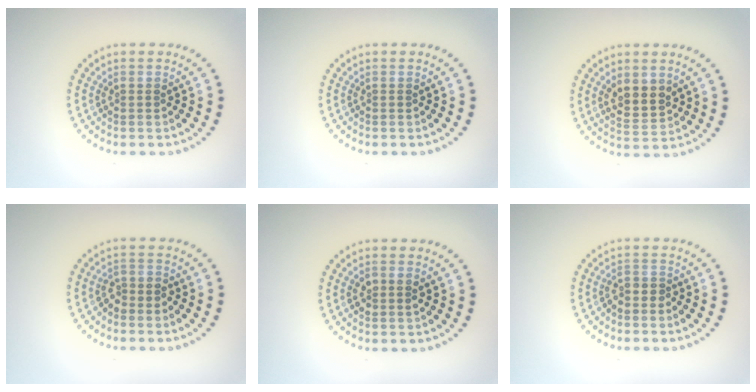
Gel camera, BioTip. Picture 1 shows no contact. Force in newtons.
{"total": 0.0}
{"total": 3.1, "press": 3.1, "slide": 0.7}
{"total": 1.6, "press": 1.2, "slide": 1.0}
{"total": 1.4, "press": 1.4, "slide": 0.4}
{"total": 1.1, "press": 0.8, "slide": 0.8}